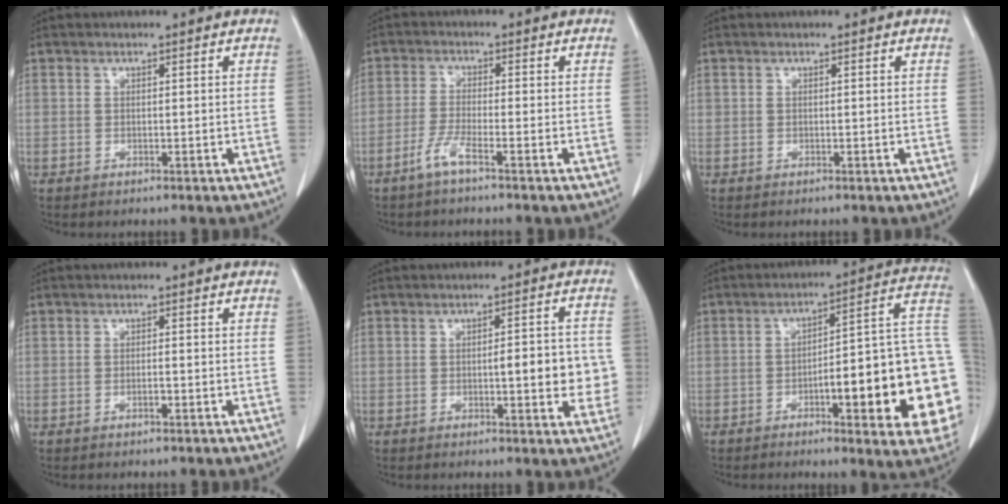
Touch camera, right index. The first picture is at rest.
{"total": 3.5, "force": [-2.4, -0.2, 2.5], "torque": [-0.055, -0.004, -0.054]}
{"total": 0.0}
{"total": 0.9, "force": [-0.5, 0.1, 0.7], "torque": [-0.017, 0.001, -0.007]}
{"total": 6.8, "force": [-0.8, 1.8, 6.6], "torque": [-0.078, 0.008, -0.011]}
{"total": 21.6, "force": [-4.8, 3.3, 20.8], "torque": [-0.188, 0.026, -0.053]}